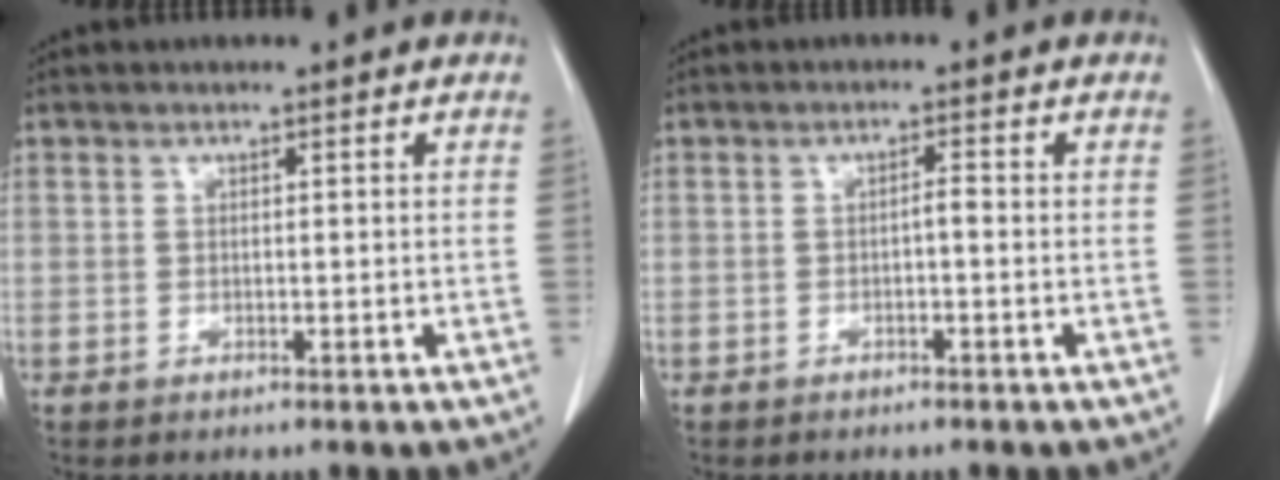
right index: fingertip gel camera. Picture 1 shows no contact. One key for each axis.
{"total": 1.3, "fx": -0.4, "fy": 0.2, "fz": 1.2, "tx": -0.020, "ty": 0.004, "tz": -0.006}